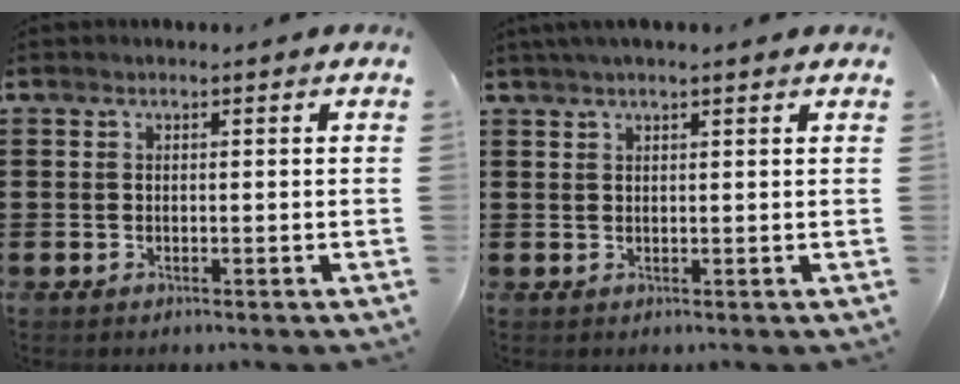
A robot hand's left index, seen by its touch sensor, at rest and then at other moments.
{"total": 1.7, "force": [1.4, 0.1, 1.1], "torque": [-0.023, 0.003, 0.025]}